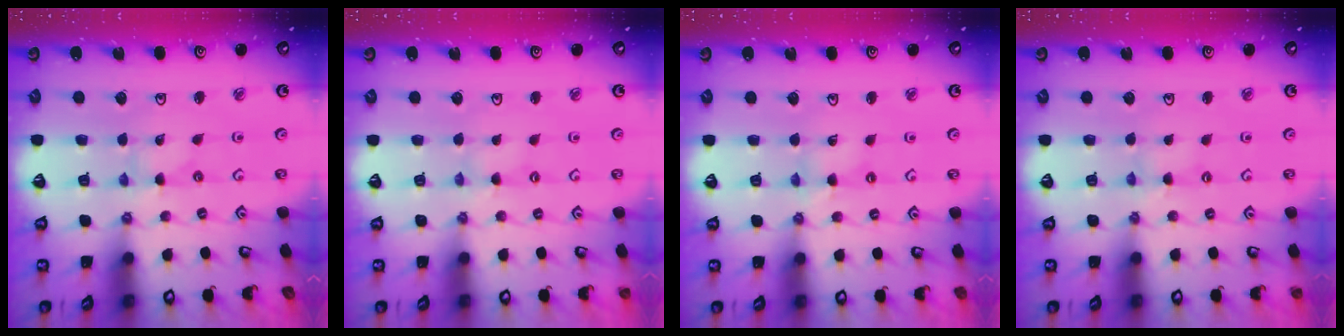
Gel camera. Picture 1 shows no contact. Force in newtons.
{"total": 0.0}
{"total": 1.6, "press": 1.6, "slide": 0.3}
{"total": 1.2, "press": 1.1, "slide": 0.2}